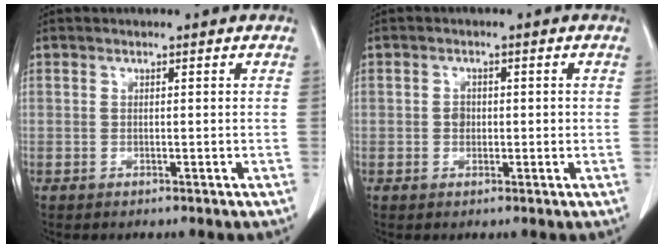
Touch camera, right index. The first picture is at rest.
{"total": 1.7, "force": [-0.1, 1.4, 1.0], "torque": [-0.014, 0.004, -0.002]}